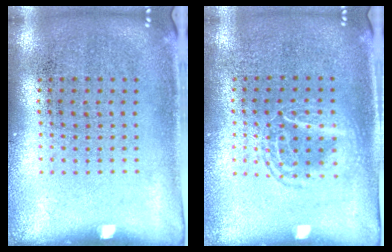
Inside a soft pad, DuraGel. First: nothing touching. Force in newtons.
{"total": 1.2, "press": 1.1, "slide": 0.2}